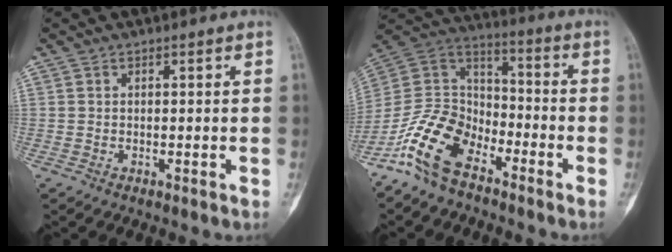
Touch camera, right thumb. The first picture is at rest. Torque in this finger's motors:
{"motor_torque": [0.36, 0.27, 1.42, -1.35, 0.11]}